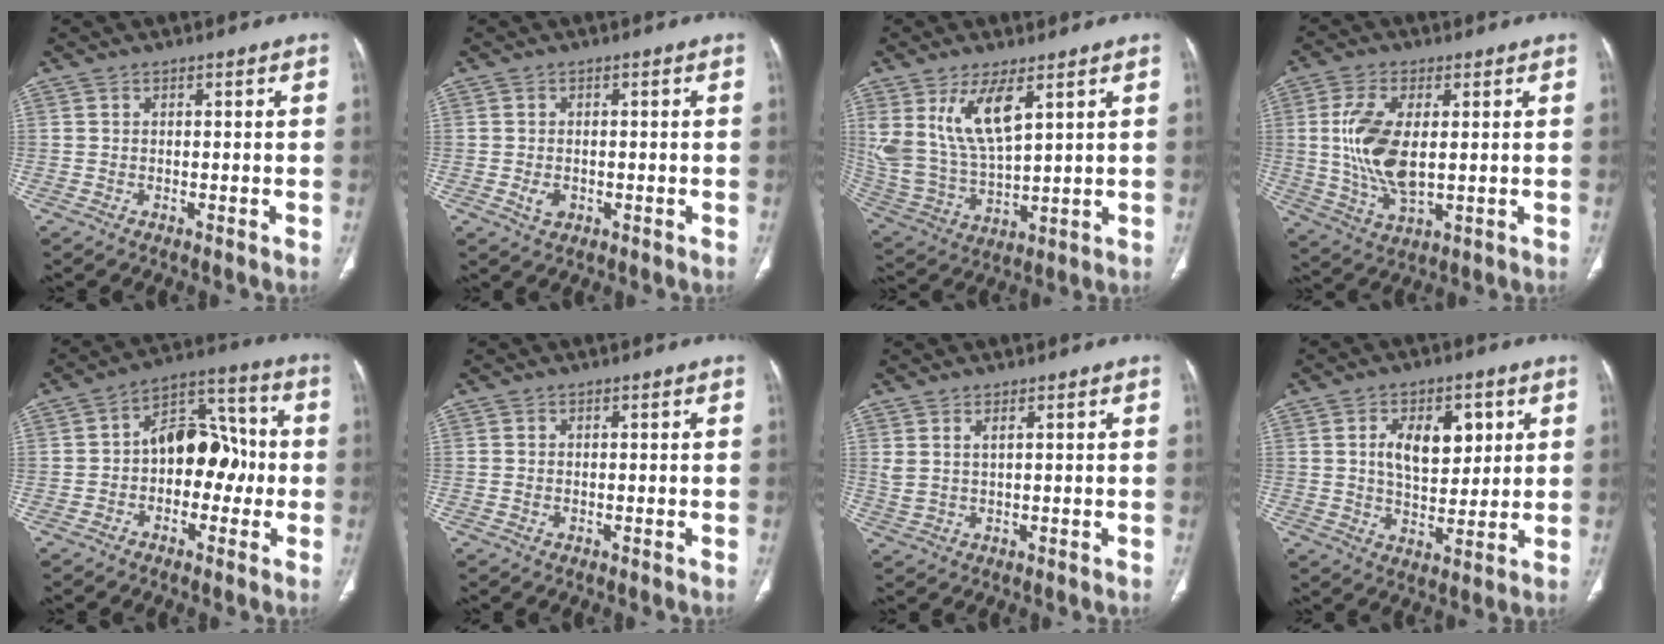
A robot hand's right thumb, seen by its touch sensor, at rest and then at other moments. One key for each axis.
{"total": 2.3, "fx": -0.6, "fy": 1.7, "fz": 1.4, "tx": -0.024, "ty": 0.000, "tz": -0.006}
{"total": 13.6, "fx": 6.3, "fy": 5.6, "fz": 10.7, "tx": -0.215, "ty": -0.031, "tz": 0.141}
{"total": 12.5, "fx": 1.1, "fy": 6.0, "fz": 10.9, "tx": -0.224, "ty": -0.014, "tz": 0.029}
{"total": 12.5, "fx": -1.2, "fy": 8.4, "fz": 9.1, "tx": -0.091, "ty": 0.044, "tz": -0.030}
{"total": 0.6, "fx": 0.0, "fy": 0.5, "fz": 0.4, "tx": -0.011, "ty": 0.003, "tz": 0.002}
{"total": 2.9, "fx": 1.4, "fy": 1.0, "fz": 2.4, "tx": -0.059, "ty": -0.003, "tz": 0.037}
{"total": 10.8, "fx": 3.3, "fy": 6.2, "fz": 8.2, "tx": -0.097, "ty": -0.015, "tz": 0.059}